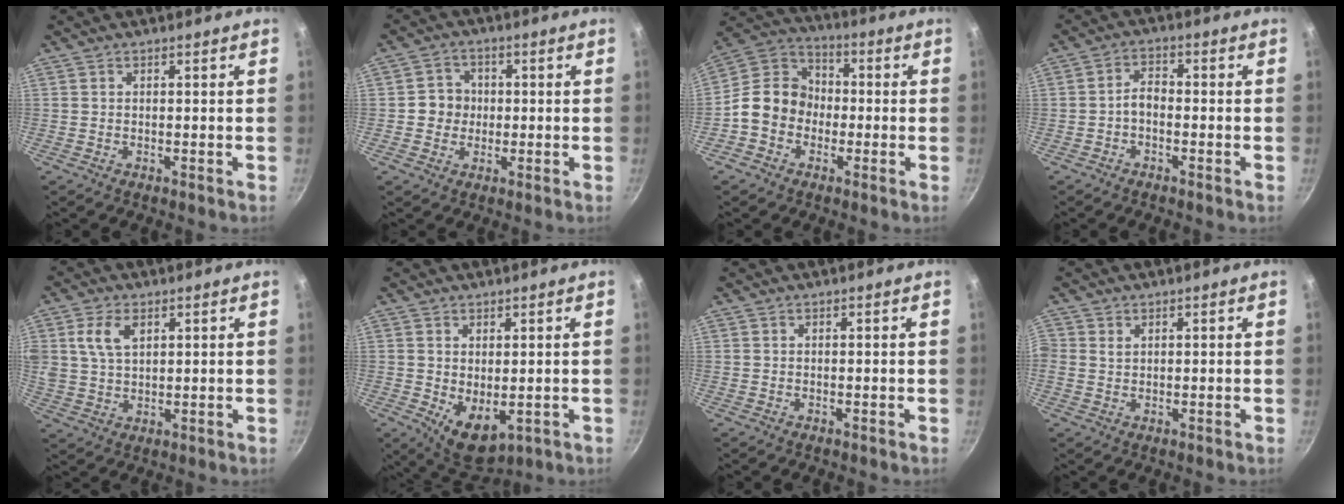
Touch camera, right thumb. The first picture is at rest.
{"total": 4.9, "force": [-0.2, 4.6, 1.5], "torque": [0.008, 0.008, -0.011]}
{"total": 11.5, "force": [-2.3, 9.8, 5.7], "torque": [-0.062, 0.043, -0.065]}
{"total": 3.1, "force": [-1.3, 1.8, 2.2], "torque": [-0.035, 0.024, -0.029]}
{"total": 7.0, "force": [2.8, 4.2, 4.9], "torque": [-0.088, -0.004, 0.053]}
{"total": 7.0, "force": [0.0, 4.2, 5.7], "torque": [-0.068, -0.020, 0.017]}
{"total": 0.0}
{"total": 1.5, "force": [0.5, 1.2, 0.7], "torque": [-0.013, -0.001, 0.009]}